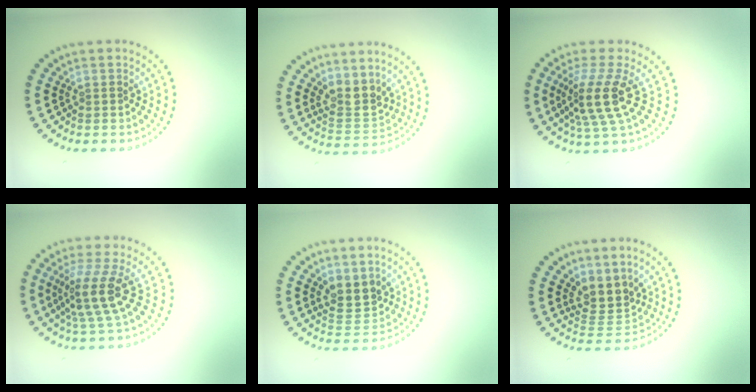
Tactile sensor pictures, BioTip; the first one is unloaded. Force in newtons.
{"total": 3.2, "press": 2.8, "slide": 1.6}
{"total": 4.4, "press": 3.3, "slide": 2.9}
{"total": 4.2, "press": 3.1, "slide": 2.8}
{"total": 3.0, "press": 2.7, "slide": 1.2}
{"total": 3.1, "press": 2.4, "slide": 2.0}